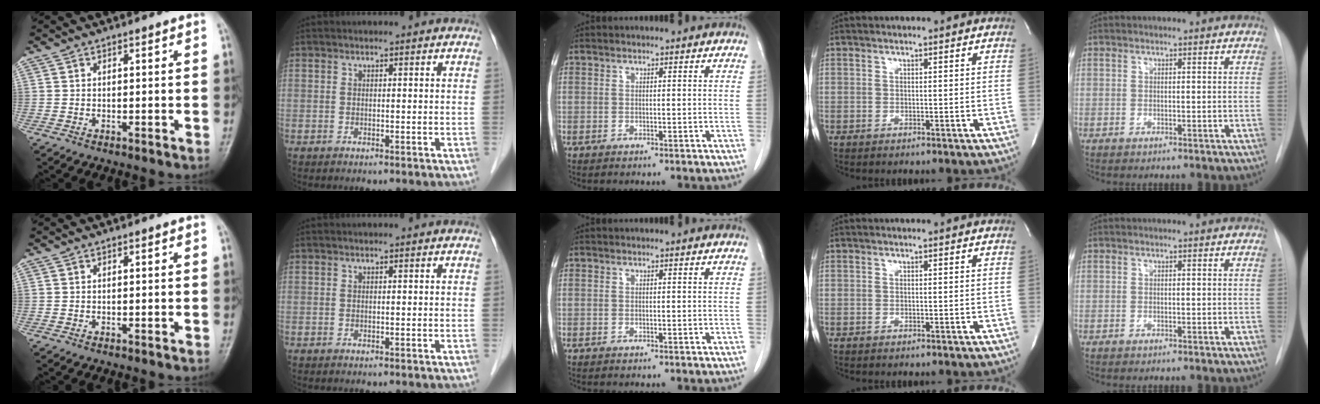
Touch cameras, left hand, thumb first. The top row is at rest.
{}